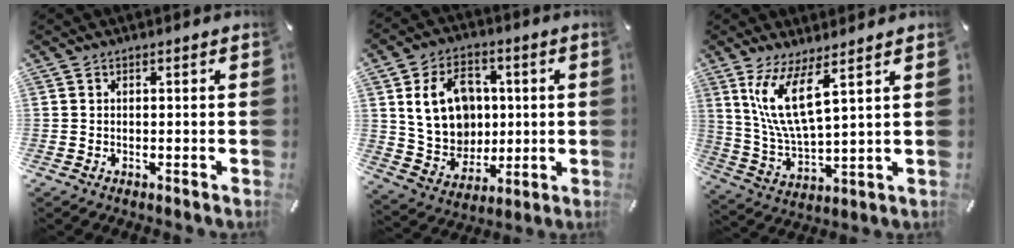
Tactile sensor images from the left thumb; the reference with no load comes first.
{"total": 14.6, "force": [2.3, 12.2, 7.5], "torque": [-0.144, 0.011, 0.050]}
{"total": 11.8, "force": [6.2, 3.4, 9.4], "torque": [-0.216, -0.018, 0.112]}